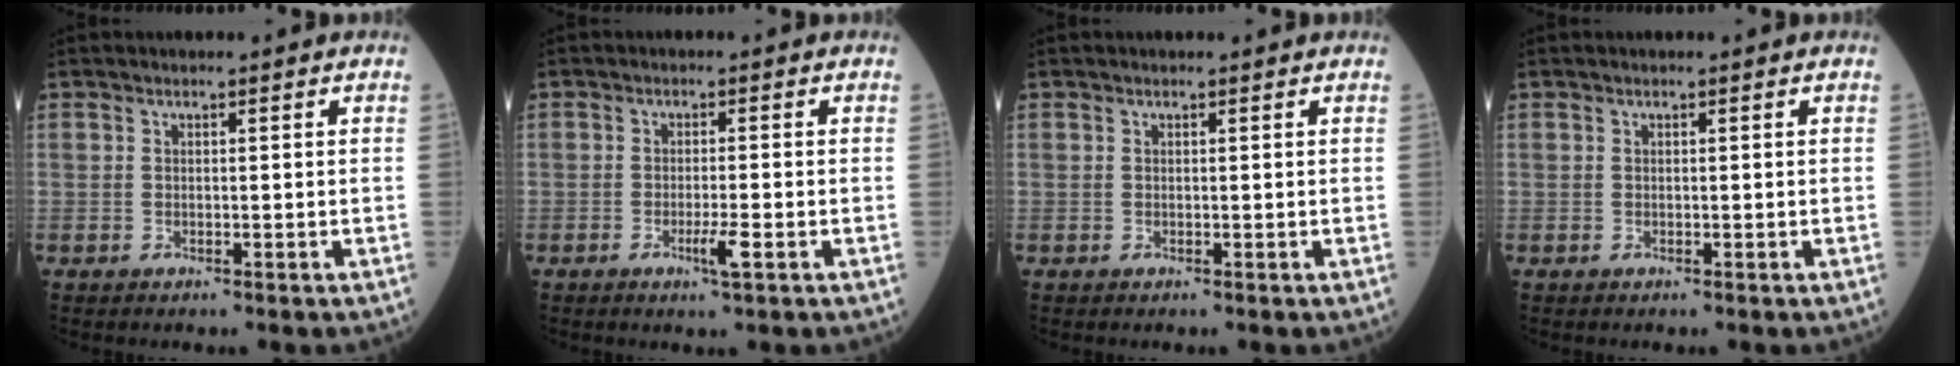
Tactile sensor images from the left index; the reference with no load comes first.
{"total": 2.9, "force": [-1.3, 0.1, 2.6], "torque": [-0.049, -0.004, -0.022]}
{"total": 0.8, "force": [0.8, 0.1, 0.2], "torque": [-0.009, 0.007, 0.009]}
{"total": 0.0}